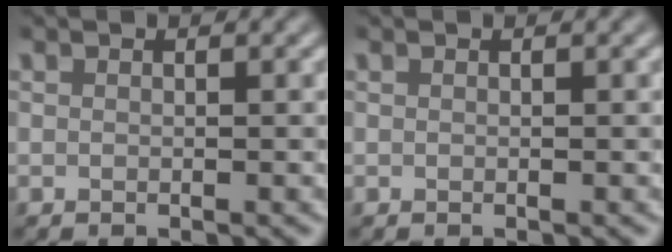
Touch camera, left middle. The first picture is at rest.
{"total": 0.0}